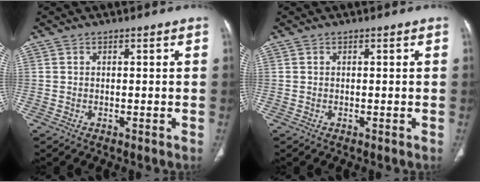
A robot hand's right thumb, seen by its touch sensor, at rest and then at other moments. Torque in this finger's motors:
{"motor_torque": [-0.01, 0.01, 0.00, -0.01, 0.00]}